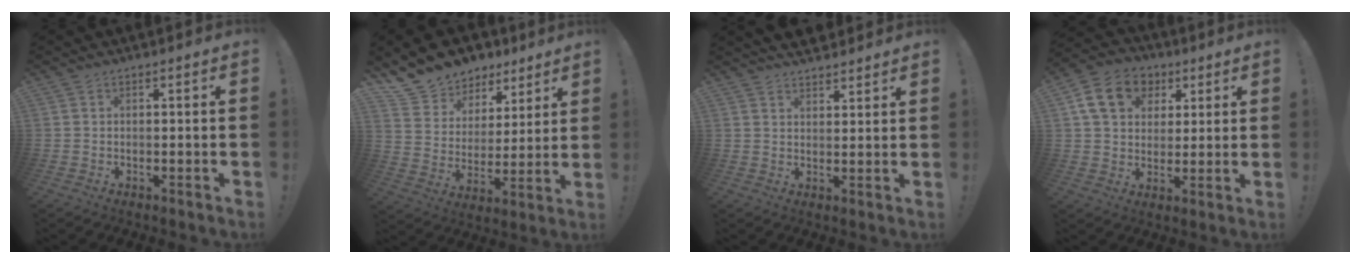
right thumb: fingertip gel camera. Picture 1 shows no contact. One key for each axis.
{"total": 12.0, "fx": 9.4, "fy": 7.4, "fz": 1.7, "tx": -0.033, "ty": -0.078, "tz": 0.179}
{"total": 4.3, "fx": 4.0, "fy": 1.6, "fz": 0.6, "tx": -0.007, "ty": -0.026, "tz": 0.074}
{"total": 14.7, "fx": 5.5, "fy": 11.6, "fz": 7.2, "tx": -0.099, "ty": -0.011, "tz": 0.110}